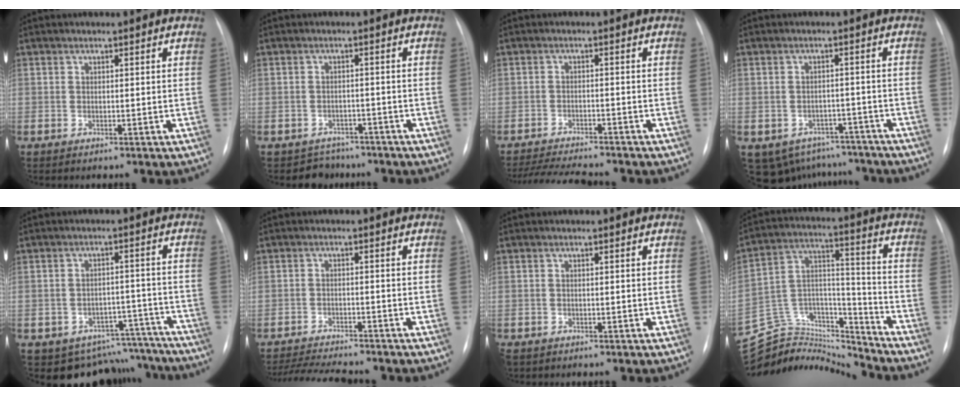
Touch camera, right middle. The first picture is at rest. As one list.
[{"total": 3.7, "force": [-3.0, 2.1, -0.8], "torque": [0.011, 0.013, -0.044]}, {"total": 9.7, "force": [-8.9, 0.6, 3.7], "torque": [-0.059, -0.010, -0.139]}, {"total": 10.4, "force": [-8.3, 6.1, 1.2], "torque": [-0.019, 0.023, -0.095]}, {"total": 12.0, "force": [-10.6, 5.5, 0.6], "torque": [0.014, 0.049, -0.124]}, {"total": 9.6, "force": [-8.9, 0.7, 3.6], "torque": [-0.057, -0.009, -0.139]}, {"total": 1.4, "force": [-1.0, 0.9, 0.4], "torque": [-0.011, 0.000, -0.014]}, {"total": 16.7, "force": [-16.5, 2.4, 0.5], "torque": [-0.006, 0.068, -0.281]}]